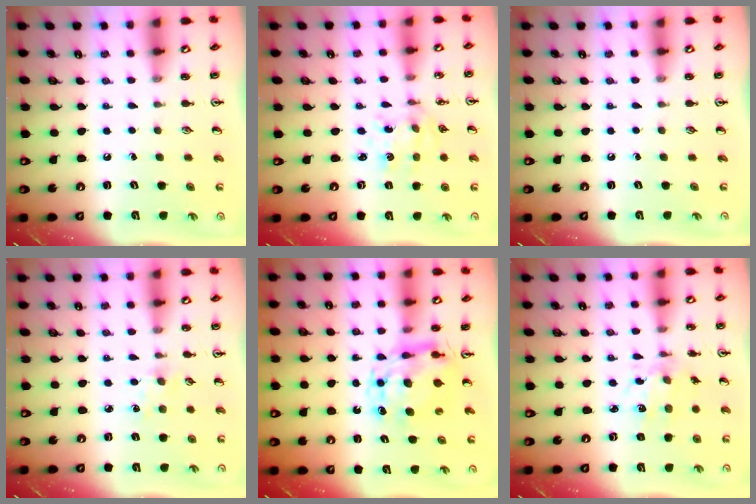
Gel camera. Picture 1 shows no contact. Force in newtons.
{"total": 2.6, "press": 2.4, "slide": 0.9}
{"total": 0.0}
{"total": 1.9, "press": 1.9, "slide": 0.3}
{"total": 9.5, "press": 9.5, "slide": 1.0}
{"total": 4.0, "press": 3.8, "slide": 1.3}